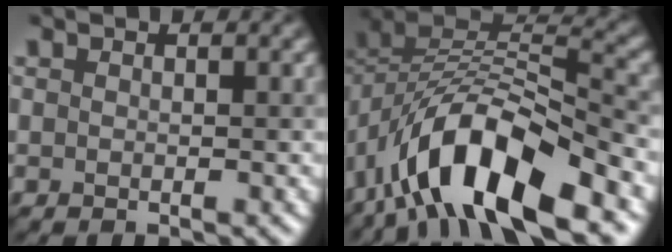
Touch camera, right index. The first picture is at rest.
{"total": 12.0, "force": [-6.6, 5.3, 8.6], "torque": [-0.144, 0.015, -0.128]}